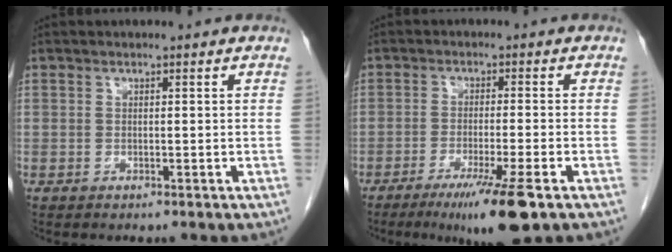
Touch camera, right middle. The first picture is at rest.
{"total": 8.6, "force": [-5.2, -0.7, 6.8], "torque": [-0.118, -0.028, -0.085]}